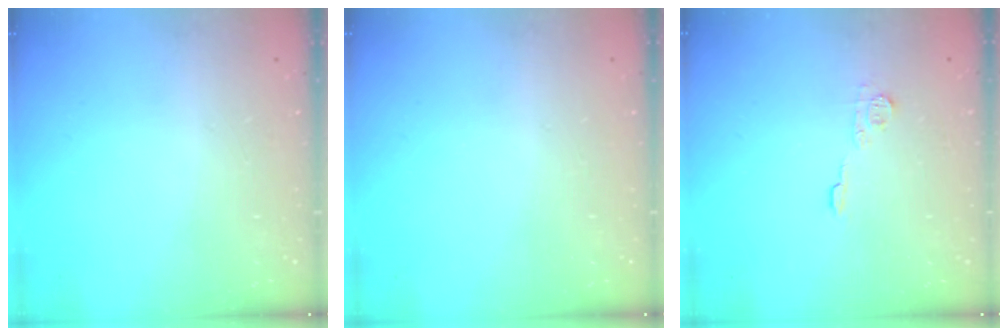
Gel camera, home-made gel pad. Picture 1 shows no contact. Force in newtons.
{"total": 0.0}
{"total": 5.7, "press": 5.7, "slide": 0.3}